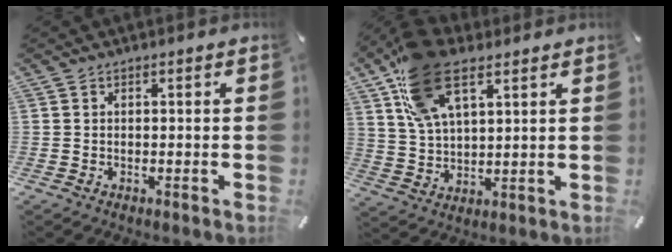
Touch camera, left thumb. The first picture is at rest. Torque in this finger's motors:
{"motor_torque": [2.65, 2.07, 1.75, -1.02, 0.27]}